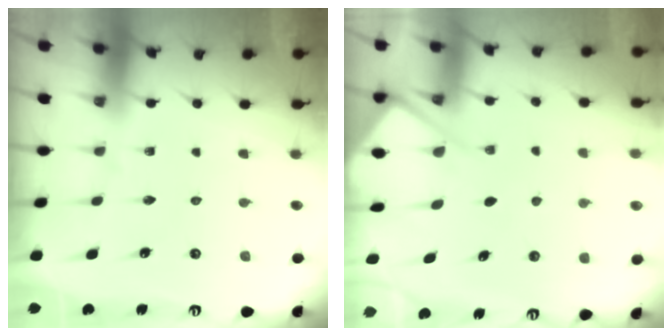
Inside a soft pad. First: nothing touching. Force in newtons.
{"total": 6.9, "press": 6.9, "slide": 0.5}